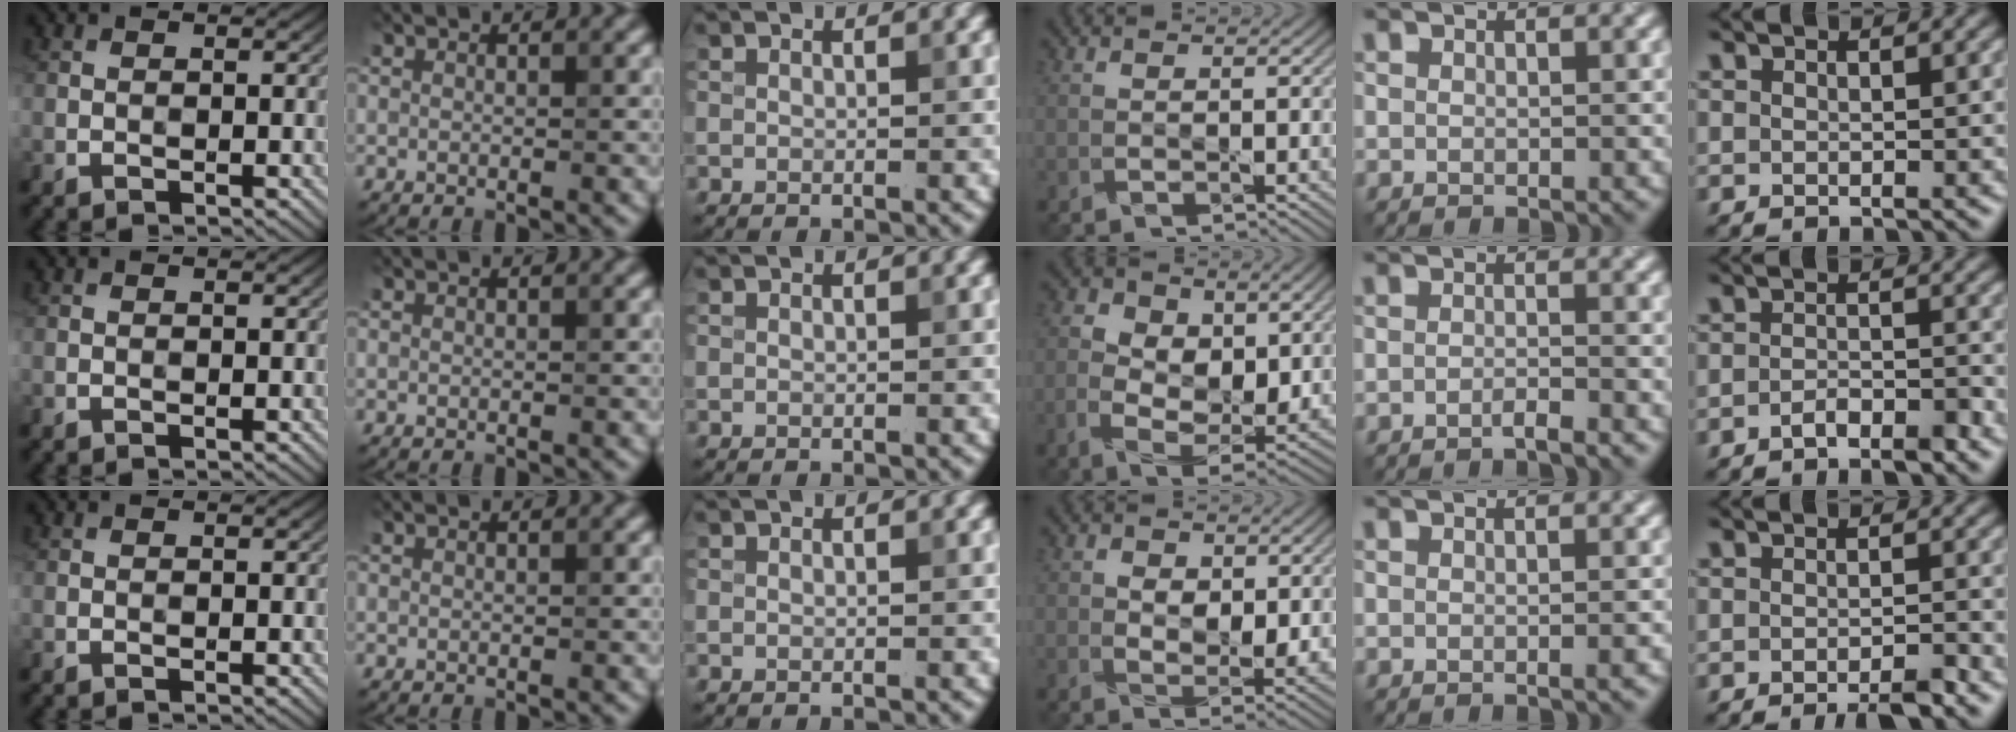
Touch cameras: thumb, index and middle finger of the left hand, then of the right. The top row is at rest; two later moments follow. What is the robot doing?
{"motion": "squeeze", "object": "air blower"}